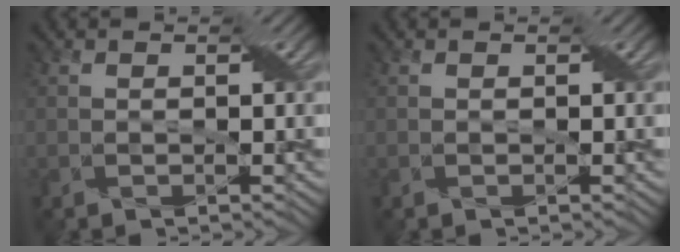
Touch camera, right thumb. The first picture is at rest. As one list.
[{"total": 0.0}]